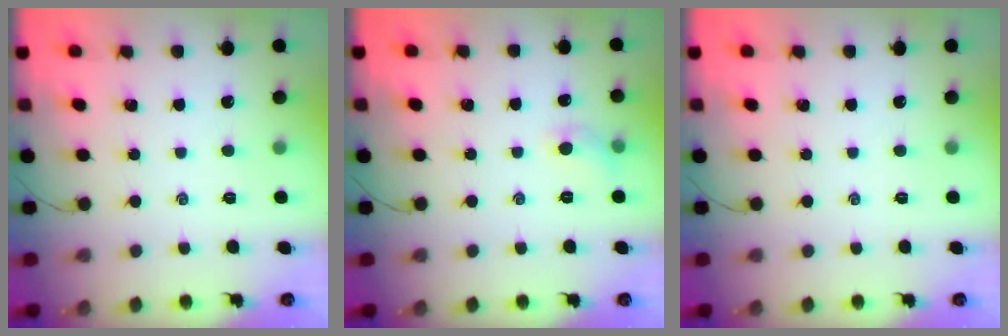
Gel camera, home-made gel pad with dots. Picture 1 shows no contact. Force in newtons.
{"total": 5.9, "press": 5.6, "slide": 1.8}
{"total": 0.0}